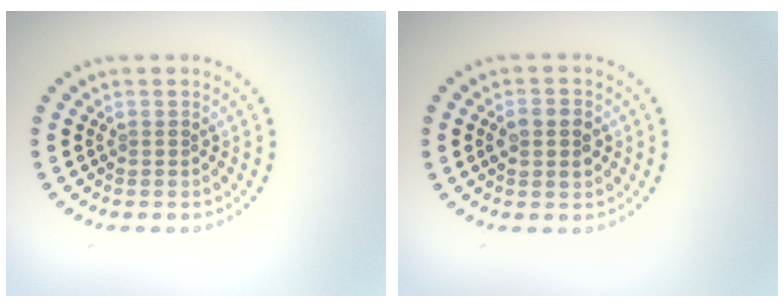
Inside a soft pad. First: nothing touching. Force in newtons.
{"total": 2.5, "press": 2.4, "slide": 0.2}